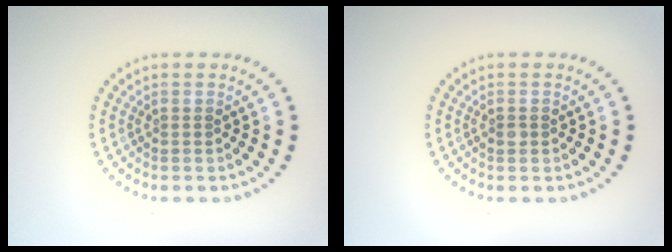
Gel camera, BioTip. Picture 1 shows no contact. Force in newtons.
{"total": 0.8, "press": 0.8, "slide": 0.2}